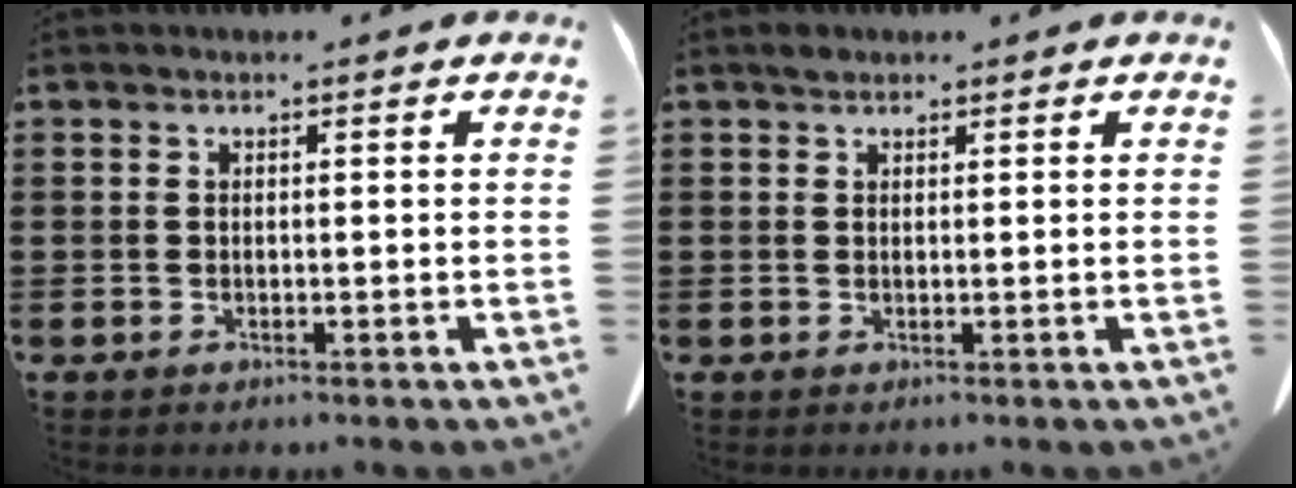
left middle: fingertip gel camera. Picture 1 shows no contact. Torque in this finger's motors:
{"motor_torque": [0.00, 0.00, 0.00, 0.00]}